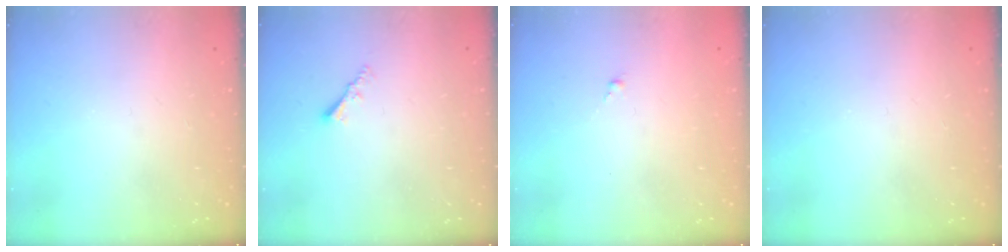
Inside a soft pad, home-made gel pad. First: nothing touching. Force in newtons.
{"total": 2.0, "press": 2.0, "slide": 0.3}
{"total": 0.5, "press": 0.4, "slide": 0.4}
{"total": 0.0}